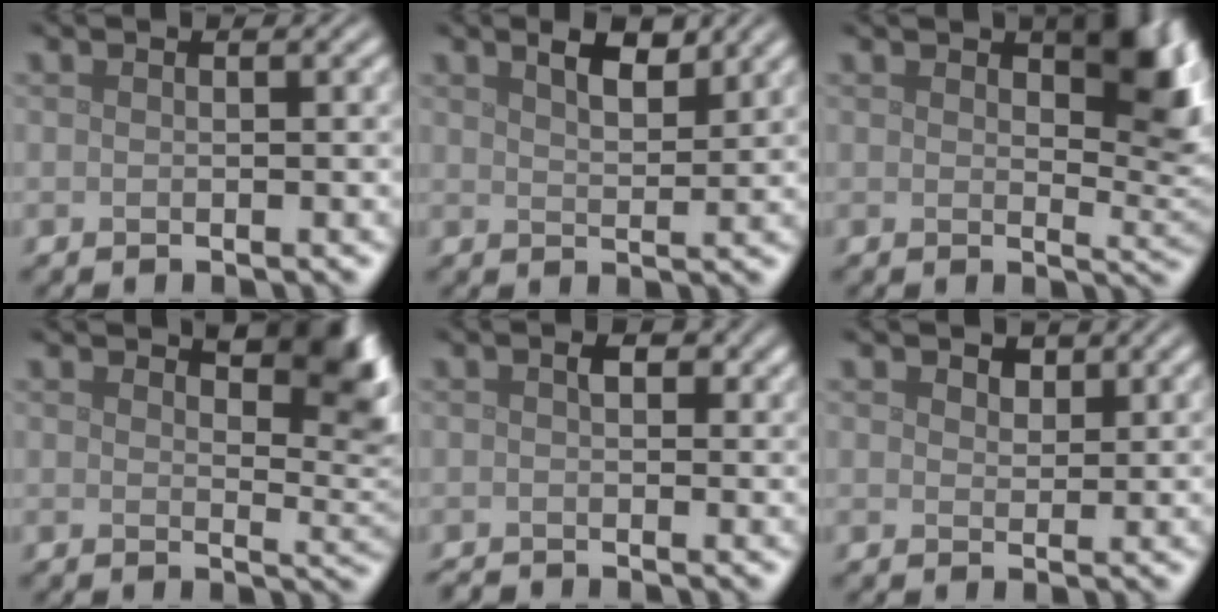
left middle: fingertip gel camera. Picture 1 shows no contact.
{"total": 2.9, "force": [2.1, 0.8, 1.8], "torque": [-0.034, 0.002, 0.035]}
{"total": 6.4, "force": [2.4, 3.1, 5.0], "torque": [-0.060, -0.006, 0.040]}
{"total": 6.0, "force": [3.5, 2.6, 4.2], "torque": [-0.045, -0.003, 0.051]}
{"total": 1.3, "force": [-0.3, 0.8, 1.0], "torque": [-0.017, -0.001, -0.006]}
{"total": 1.3, "force": [1.0, 0.8, 0.5], "torque": [-0.012, -0.002, 0.016]}